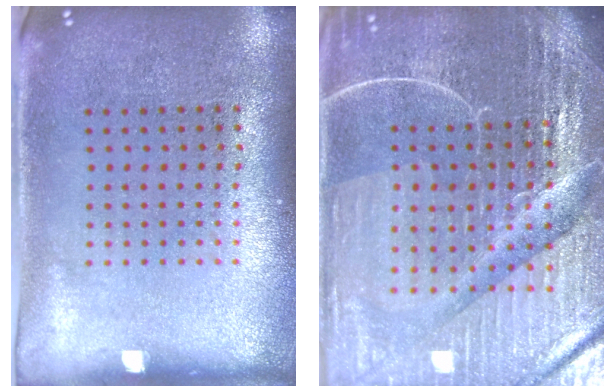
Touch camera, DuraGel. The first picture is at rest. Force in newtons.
{"total": 6.8, "press": 6.0, "slide": 3.2}